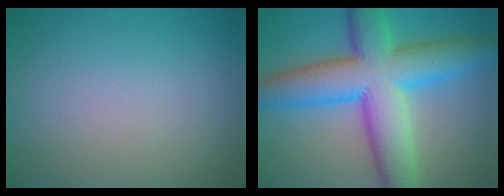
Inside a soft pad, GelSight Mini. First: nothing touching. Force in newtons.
{"total": 12.4, "press": 12.4, "slide": 0.0}